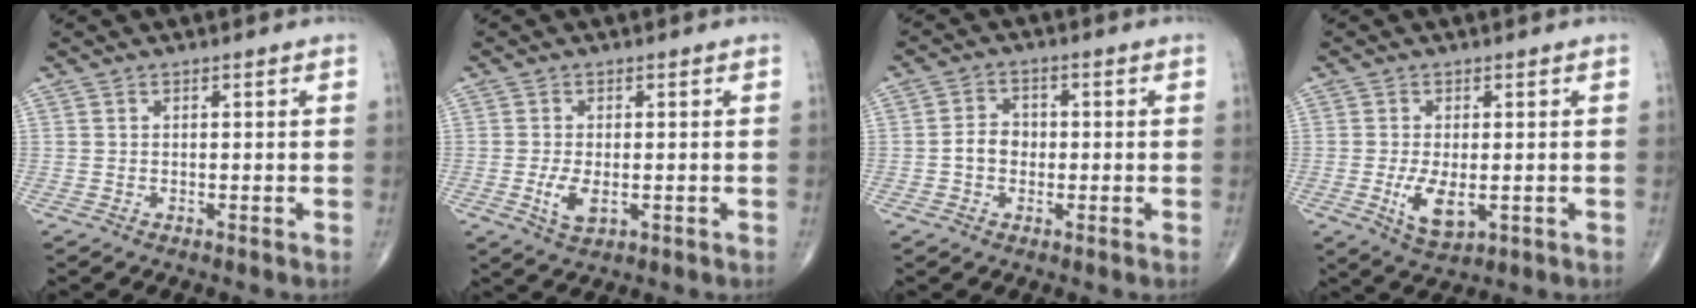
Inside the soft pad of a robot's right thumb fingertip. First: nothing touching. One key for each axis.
{"total": 4.1, "fx": -0.8, "fy": 2.1, "fz": 3.5, "tx": -0.067, "ty": -0.008, "tz": -0.010}
{"total": 4.2, "fx": -0.6, "fy": 3.5, "fz": 2.3, "tx": -0.027, "ty": 0.015, "tz": -0.017}
{"total": 5.9, "fx": -1.1, "fy": 2.8, "fz": 5.1, "tx": -0.090, "ty": -0.013, "tz": -0.009}